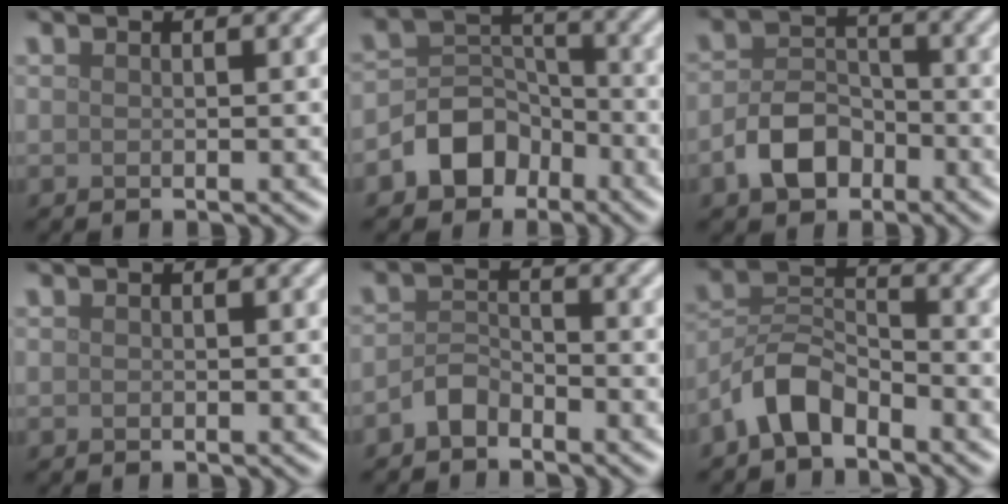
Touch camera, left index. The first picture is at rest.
{"total": 5.1, "force": [-2.8, 3.8, 2.1], "torque": [-0.024, 0.003, -0.056]}
{"total": 4.4, "force": [-2.3, 2.9, 2.4], "torque": [-0.042, 0.003, -0.048]}
{"total": 0.0}
{"total": 2.1, "force": [-1.7, 1.0, 0.8], "torque": [-0.014, 0.010, -0.037]}
{"total": 4.5, "force": [-3.1, 2.2, 2.3], "torque": [-0.040, 0.012, -0.071]}